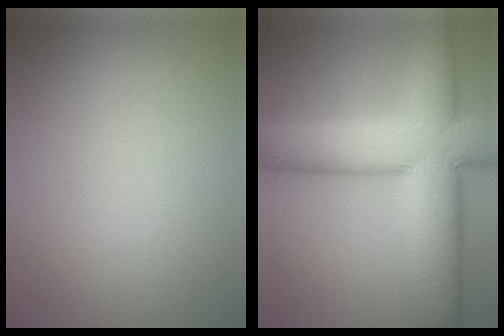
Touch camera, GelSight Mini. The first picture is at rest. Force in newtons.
{"total": 12.4, "press": 12.3, "slide": 0.7}